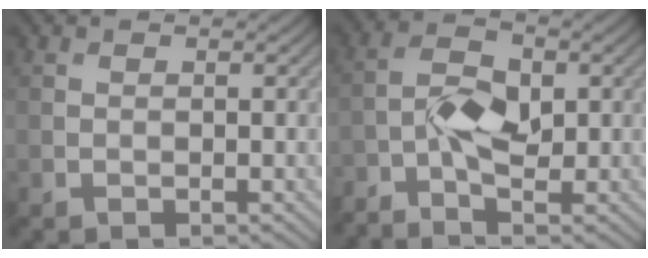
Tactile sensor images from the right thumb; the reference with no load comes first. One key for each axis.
{"total": 4.4, "fx": -1.9, "fy": 1.9, "fz": 3.5, "tx": -0.076, "ty": 0.008, "tz": -0.045}